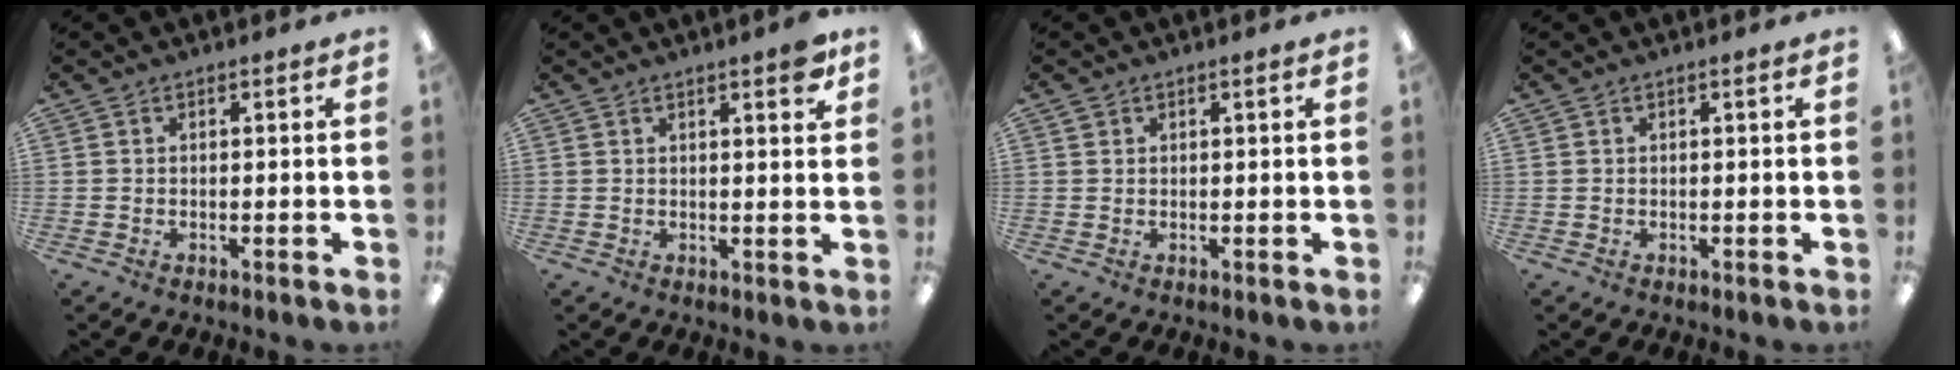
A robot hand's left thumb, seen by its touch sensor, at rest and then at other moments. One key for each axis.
{"total": 4.1, "fx": 2.6, "fy": 0.7, "fz": 3.1, "tx": -0.049, "ty": -0.006, "tz": 0.041}
{"total": 1.4, "fx": 0.8, "fy": 0.6, "fz": 0.9, "tx": -0.018, "ty": 0.002, "tz": 0.015}
{"total": 0.8, "fx": 0.4, "fy": 0.1, "fz": 0.7, "tx": -0.013, "ty": 0.001, "tz": 0.006}